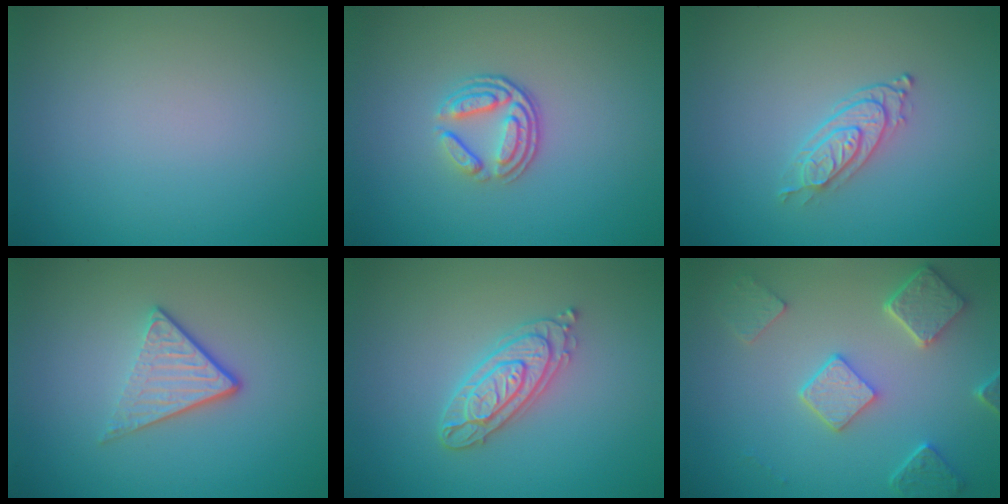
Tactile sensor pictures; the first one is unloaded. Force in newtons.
{"total": 3.4, "press": 2.5, "slide": 2.3}
{"total": 2.5, "press": 2.0, "slide": 1.5}
{"total": 3.5, "press": 2.5, "slide": 2.5}
{"total": 3.0, "press": 2.9, "slide": 0.6}
{"total": 5.0, "press": 3.9, "slide": 3.1}